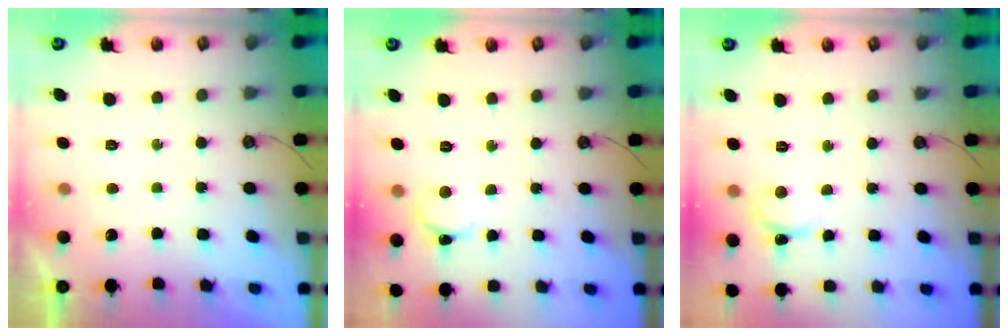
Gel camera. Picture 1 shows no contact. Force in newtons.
{"total": 3.6, "press": 3.6, "slide": 0.2}
{"total": 3.1, "press": 3.1, "slide": 0.3}